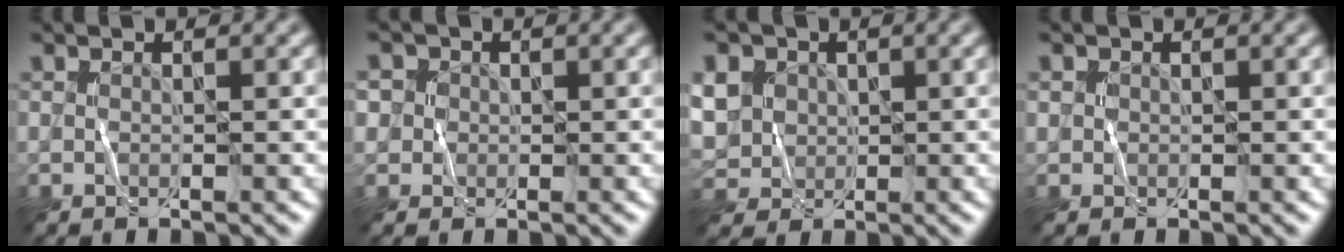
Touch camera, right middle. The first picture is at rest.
{"total": 2.5, "force": [0.9, 2.3, 0.2], "torque": [0.001, 0.008, -0.006]}
{"total": 5.9, "force": [1.7, 5.2, 2.2], "torque": [-0.077, 0.022, 0.029]}
{"total": 0.5, "force": [0.1, 0.5, -0.2], "torque": [0.006, 0.003, -0.001]}